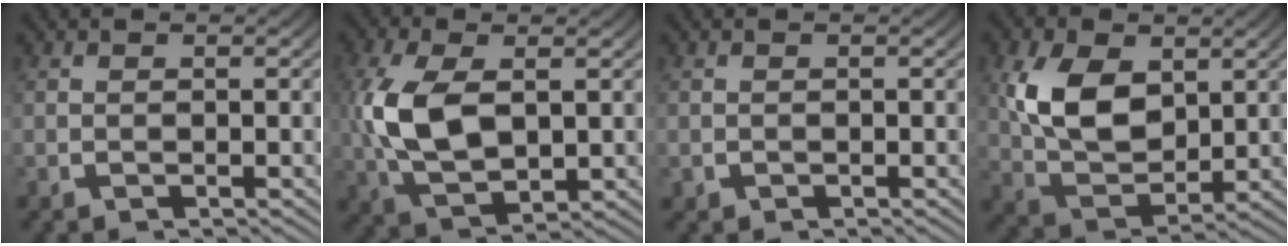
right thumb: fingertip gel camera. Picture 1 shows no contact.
{"total": 8.4, "force": [0.3, 5.2, 6.6], "torque": [-0.177, -0.025, 0.022]}
{"total": 0.6, "force": [-0.2, 0.5, 0.0], "torque": [-0.003, -0.007, 0.001]}
{"total": 8.5, "force": [1.0, 5.6, 6.3], "torque": [-0.147, -0.034, 0.033]}